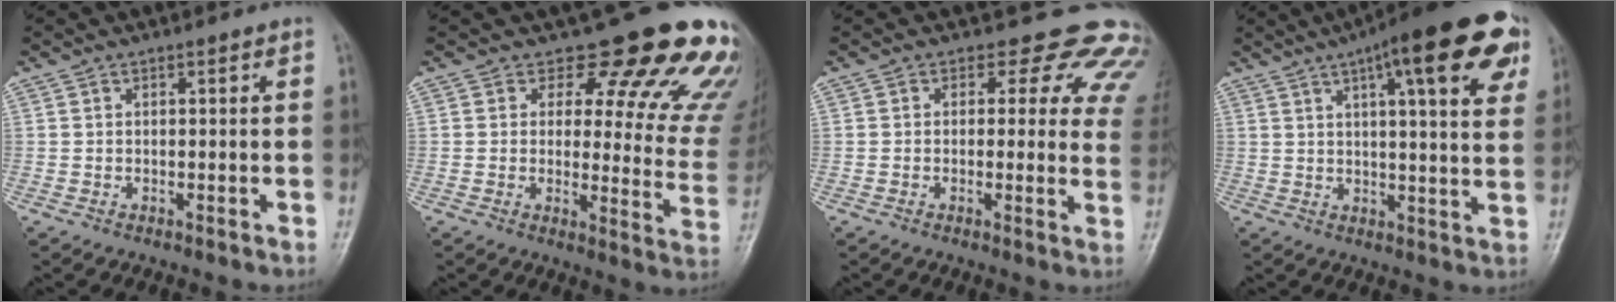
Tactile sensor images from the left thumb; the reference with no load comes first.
{"total": 19.1, "force": [15.5, 7.4, 8.3], "torque": [-0.045, -0.113, 0.161]}
{"total": 12.2, "force": [9.6, 6.6, 3.8], "torque": [0.018, -0.040, 0.074]}
{"total": 19.8, "force": [9.6, 4.9, 16.6], "torque": [-0.212, -0.006, 0.124]}